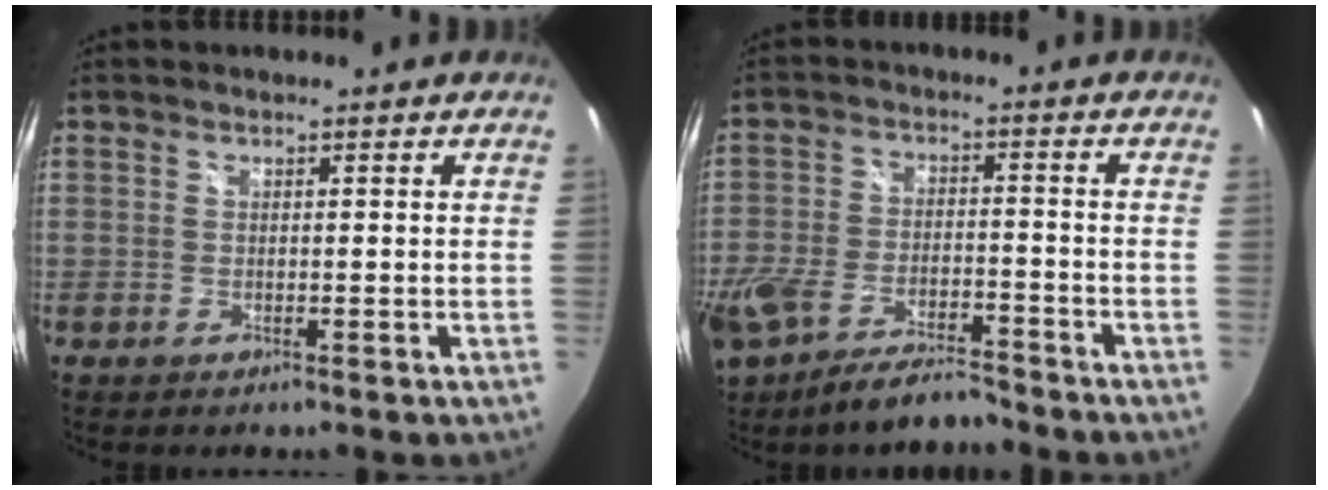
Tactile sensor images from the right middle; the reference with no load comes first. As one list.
[{"total": 12.7, "force": [-9.6, 4.7, 6.9], "torque": [-0.167, -0.023, -0.170]}]